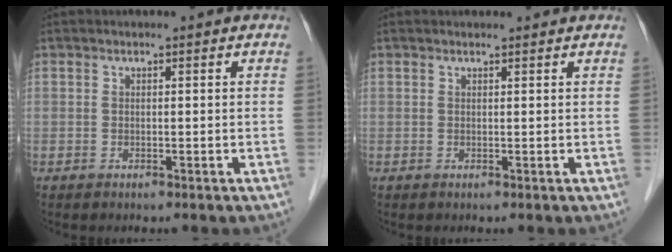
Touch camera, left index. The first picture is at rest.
{"total": 2.0, "force": [2.0, 0.1, 0.4], "torque": [-0.011, 0.012, 0.025]}